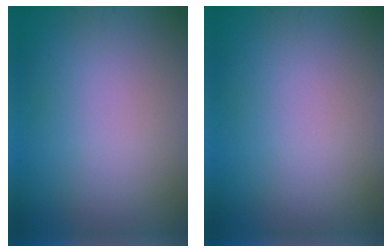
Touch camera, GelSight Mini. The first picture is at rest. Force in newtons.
{"total": 0.0}